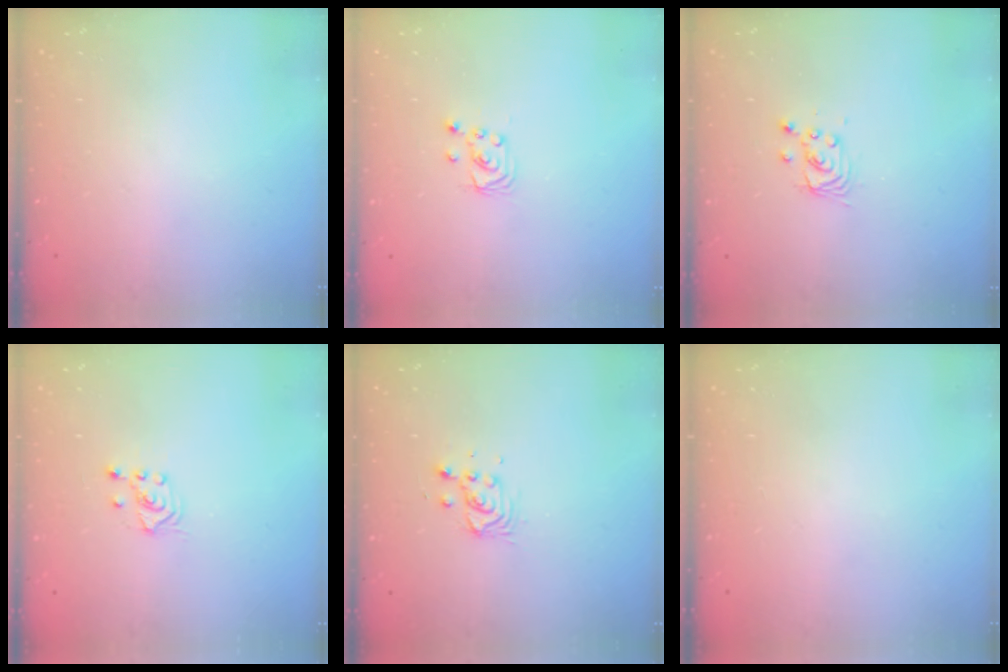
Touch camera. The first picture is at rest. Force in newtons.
{"total": 2.4, "press": 2.4, "slide": 0.2}
{"total": 2.7, "press": 2.7, "slide": 0.2}
{"total": 2.1, "press": 2.0, "slide": 0.8}
{"total": 3.4, "press": 3.4, "slide": 0.4}
{"total": 0.0}